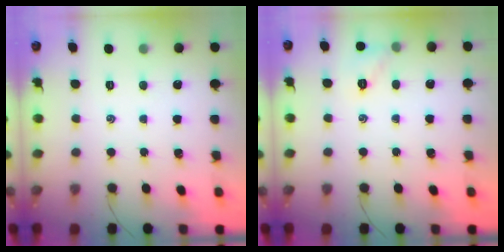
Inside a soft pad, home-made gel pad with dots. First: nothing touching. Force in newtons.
{"total": 6.7, "press": 6.6, "slide": 1.4}